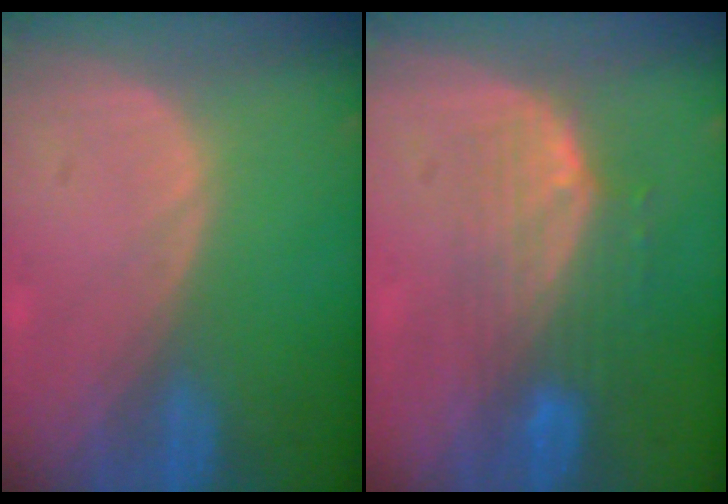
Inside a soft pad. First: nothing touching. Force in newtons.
{"total": 7.5, "press": 6.8, "slide": 3.3}